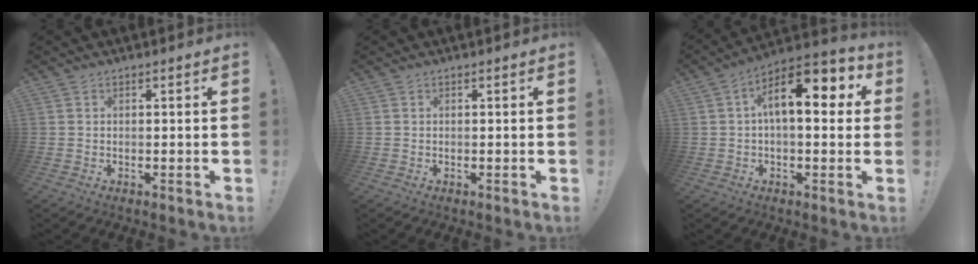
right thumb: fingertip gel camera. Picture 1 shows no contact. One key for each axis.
{"total": 0.0}
{"total": 14.4, "fx": 3.9, "fy": 6.3, "fz": 12.3, "tx": -0.182, "ty": -0.007, "tz": 0.059}